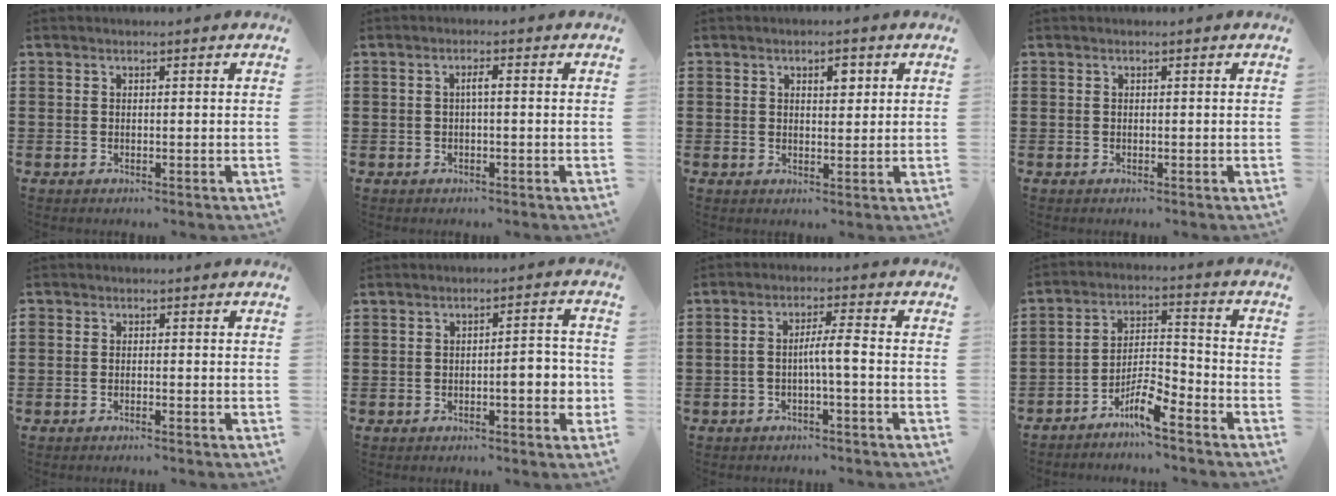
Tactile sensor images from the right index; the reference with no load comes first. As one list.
[{"total": 1.6, "force": [-0.2, 0.2, 1.6], "torque": [-0.030, 0.001, -0.006]}, {"total": 2.9, "force": [1.3, 1.4, 2.2], "torque": [-0.031, 0.001, 0.018]}, {"total": 0.0}, {"total": 0.8, "force": [-0.8, 0.0, 0.0], "torque": [-0.003, 0.001, -0.017]}, {"total": 4.6, "force": [-1.1, 1.1, 4.3], "torque": [-0.056, 0.001, -0.024]}, {"total": 3.8, "force": [-1.0, 0.2, 3.7], "torque": [-0.068, 0.001, -0.022]}, {"total": 6.4, "force": [-4.9, 1.5, 3.8], "torque": [-0.078, 0.007, -0.094]}]